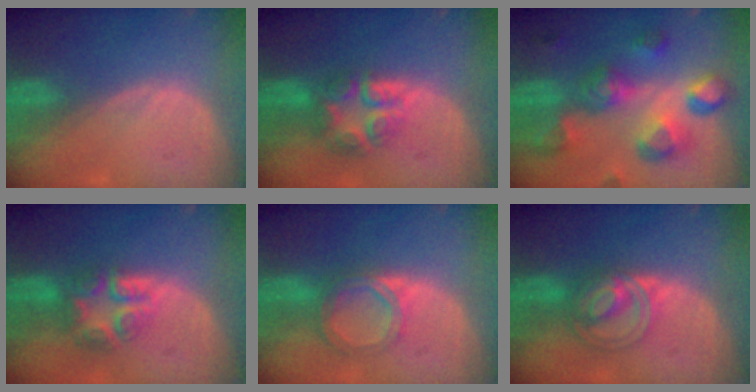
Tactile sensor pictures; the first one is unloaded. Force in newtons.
{"total": 7.8, "press": 6.8, "slide": 3.8}
{"total": 11.3, "press": 10.1, "slide": 5.1}
{"total": 7.8, "press": 6.7, "slide": 3.9}
{"total": 5.8, "press": 5.3, "slide": 2.4}
{"total": 6.4, "press": 6.4, "slide": 0.3}